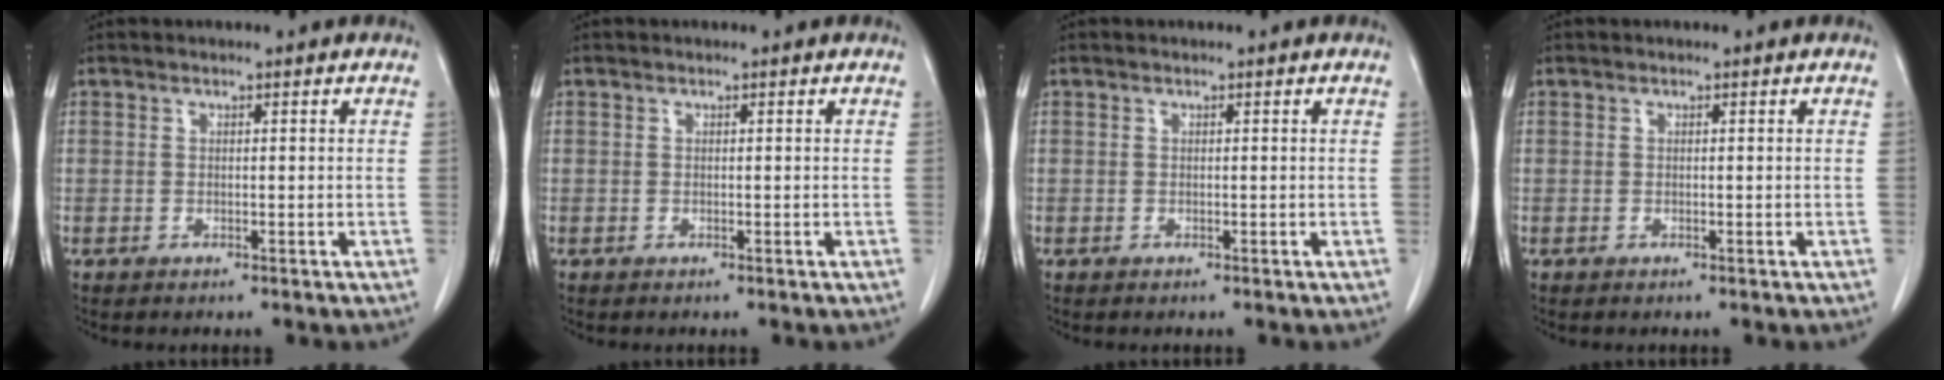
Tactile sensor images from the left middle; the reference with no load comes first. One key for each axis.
{"total": 0.0}
{"total": 0.0}
{"total": 0.0}